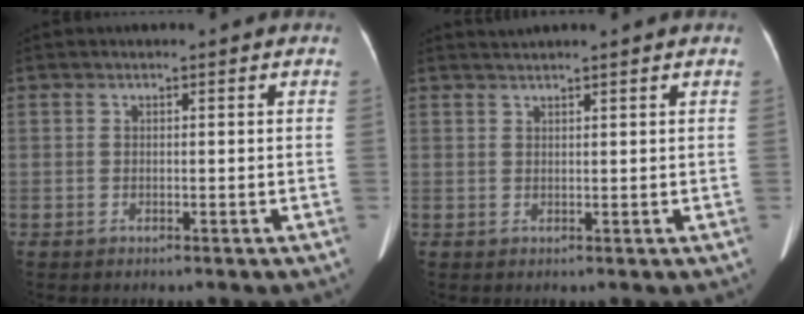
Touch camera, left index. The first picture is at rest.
{"total": 3.6, "force": [3.3, -0.5, 1.4], "torque": [-0.018, 0.031, 0.054]}